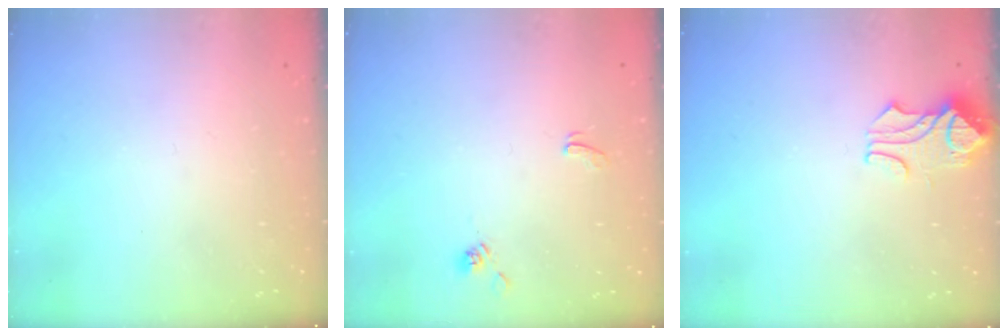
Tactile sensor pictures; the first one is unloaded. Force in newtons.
{"total": 1.4, "press": 1.4, "slide": 0.4}
{"total": 0.8, "press": 0.5, "slide": 0.6}